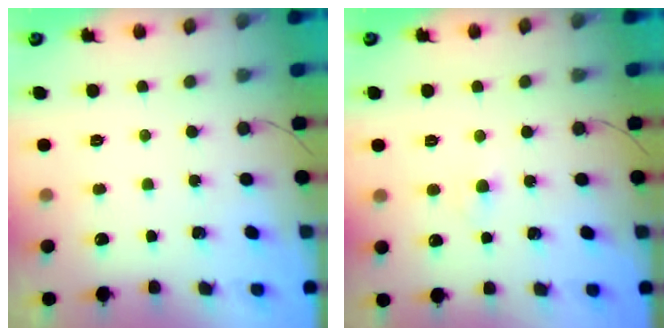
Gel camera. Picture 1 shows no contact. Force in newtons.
{"total": 2.8, "press": 2.6, "slide": 1.0}